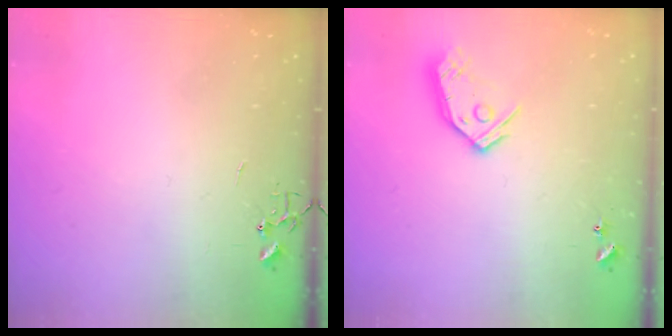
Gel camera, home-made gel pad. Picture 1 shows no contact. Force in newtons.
{"total": 11.0, "press": 10.9, "slide": 1.2}